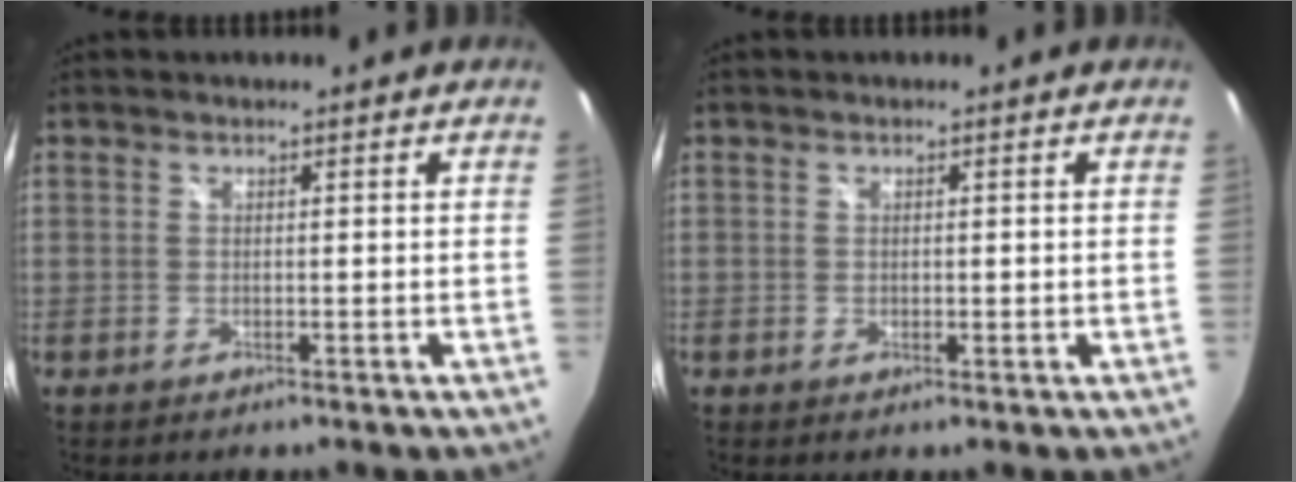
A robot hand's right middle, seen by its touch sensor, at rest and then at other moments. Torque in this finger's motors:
{"motor_torque": [-0.36, 0.05, 0.03, 0.00]}